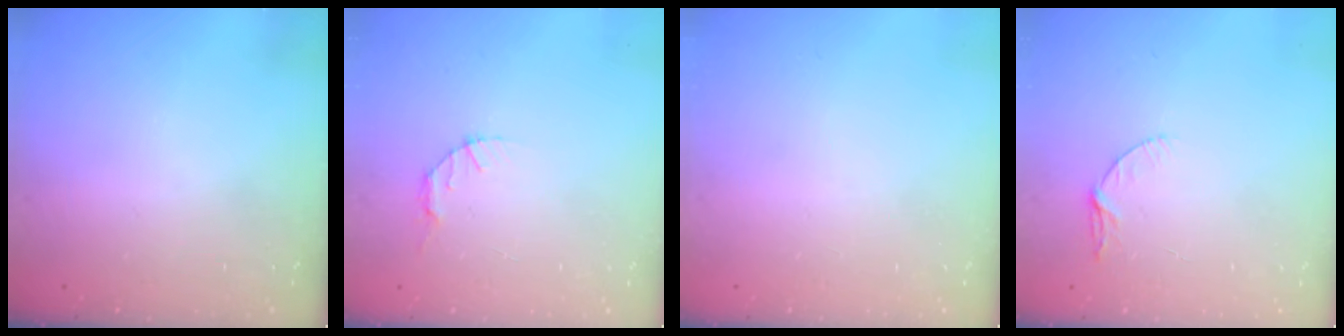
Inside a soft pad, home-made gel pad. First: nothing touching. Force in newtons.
{"total": 2.8, "press": 2.8, "slide": 0.4}
{"total": 0.0}
{"total": 5.2, "press": 5.1, "slide": 0.6}